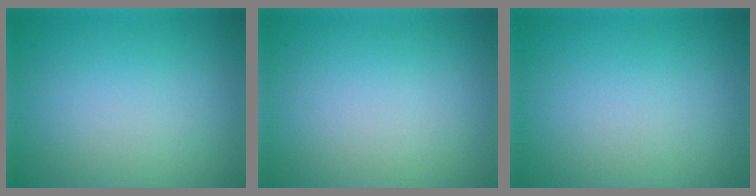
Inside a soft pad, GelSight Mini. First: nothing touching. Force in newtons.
{"total": 0.0}
{"total": 0.0}